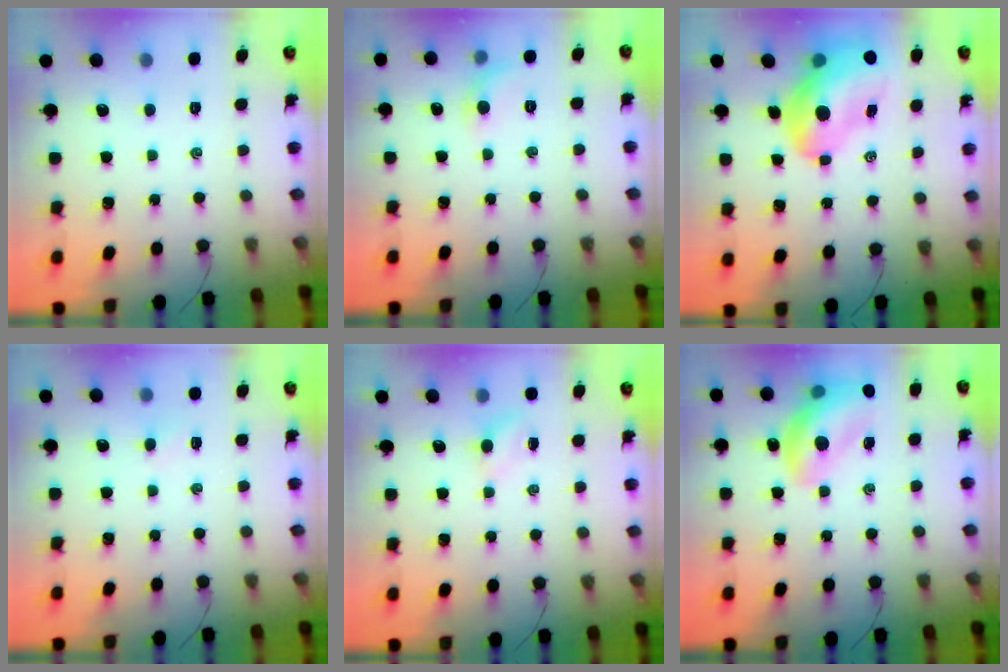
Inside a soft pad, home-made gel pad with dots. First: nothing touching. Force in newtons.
{"total": 6.0, "press": 5.8, "slide": 1.7}
{"total": 14.6, "press": 14.0, "slide": 4.1}
{"total": 2.4, "press": 2.2, "slide": 0.8}
{"total": 2.9, "press": 2.8, "slide": 0.9}
{"total": 16.2, "press": 15.8, "slide": 3.7}